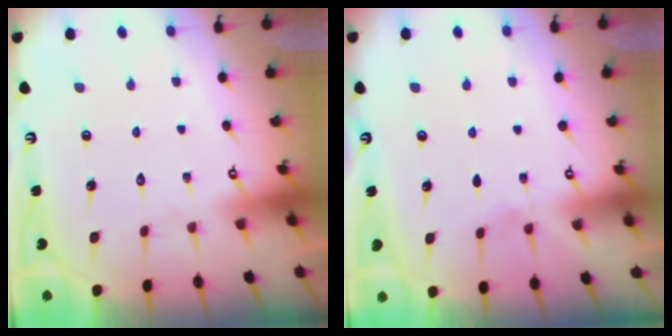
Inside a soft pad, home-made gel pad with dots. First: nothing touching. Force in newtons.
{"total": 4.3, "press": 3.5, "slide": 2.6}